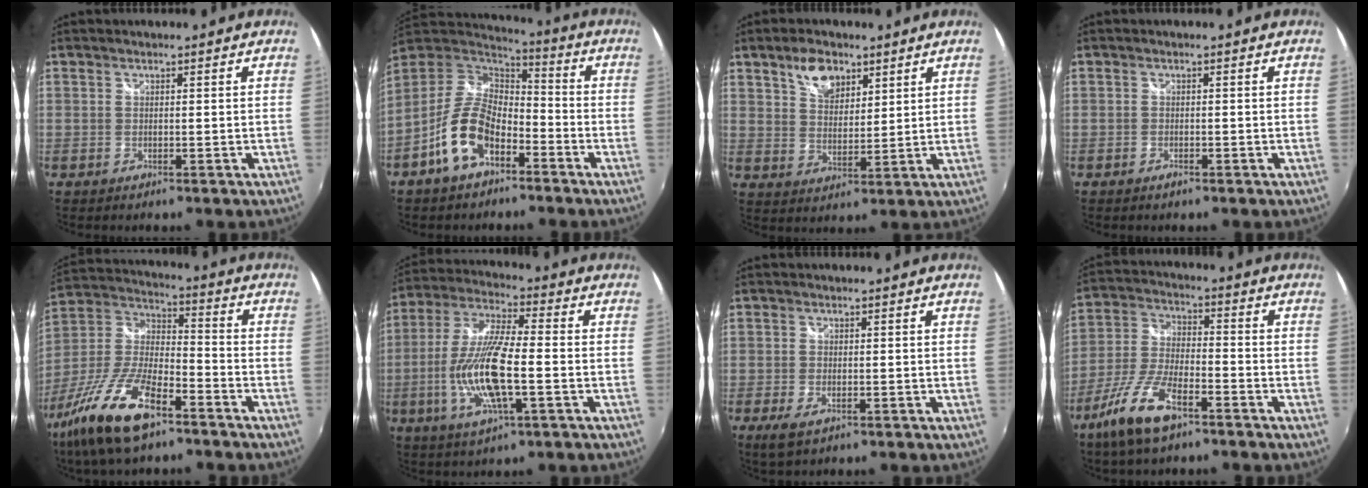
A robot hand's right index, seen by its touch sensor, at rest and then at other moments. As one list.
[{"total": 13.1, "force": [-6.3, 7.3, 8.9], "torque": [-0.188, 0.009, -0.116]}, {"total": 7.4, "force": [4.6, 4.2, 4.1], "torque": [-0.068, 0.012, 0.084]}, {"total": 0.9, "force": [-0.7, 0.4, 0.4], "torque": [-0.007, -0.002, -0.014]}, {"total": 18.9, "force": [-11.6, 6.2, 13.6], "torque": [-0.294, -0.028, -0.225]}, {"total": 15.3, "force": [-3.5, 3.7, 14.4], "torque": [-0.294, -0.009, -0.068]}, {"total": 3.6, "force": [-1.8, 1.6, 2.6], "torque": [-0.057, -0.010, -0.030]}, {"total": 12.4, "force": [-7.9, 4.0, 8.7], "torque": [-0.194, -0.010, -0.156]}]